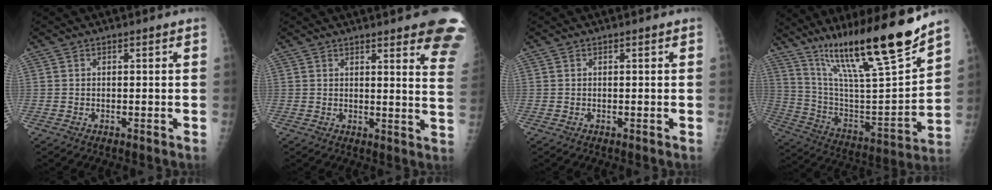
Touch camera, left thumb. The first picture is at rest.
{"total": 15.0, "force": [11.0, 2.7, 9.8], "torque": [-0.089, -0.059, 0.109]}
{"total": 0.0}
{"total": 25.1, "force": [18.0, 2.7, 17.2], "torque": [-0.266, -0.074, 0.318]}